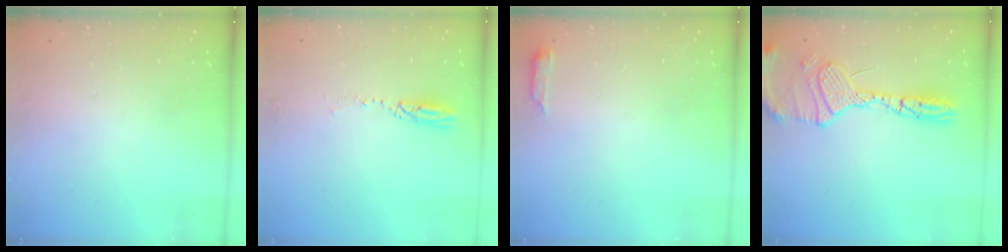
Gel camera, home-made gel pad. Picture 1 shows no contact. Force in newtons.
{"total": 3.5, "press": 3.4, "slide": 0.7}
{"total": 3.4, "press": 3.3, "slide": 0.5}
{"total": 16.1, "press": 15.2, "slide": 5.3}